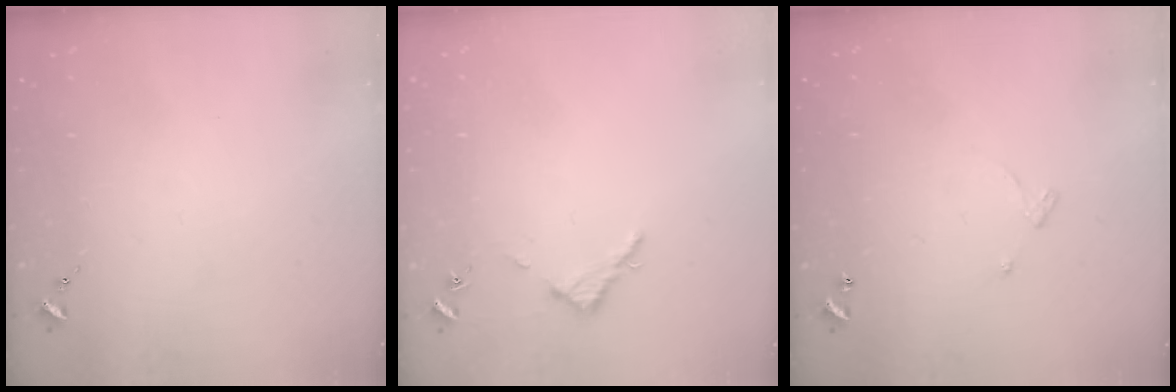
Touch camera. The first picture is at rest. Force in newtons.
{"total": 2.8, "press": 2.8, "slide": 0.3}
{"total": 3.2, "press": 3.1, "slide": 0.3}